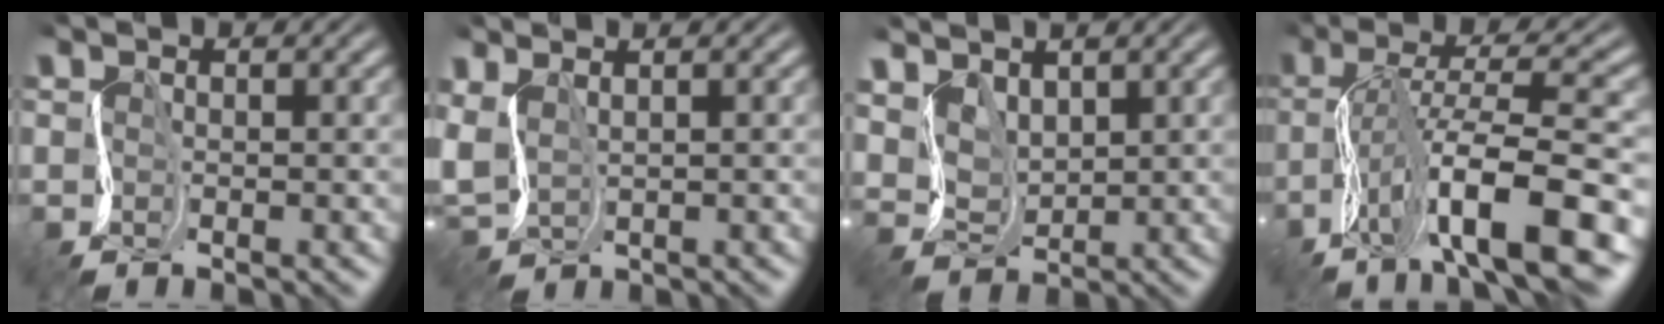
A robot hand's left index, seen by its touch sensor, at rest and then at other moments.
{"total": 2.7, "force": [1.8, 1.4, 1.4], "torque": [-0.046, 0.014, 0.044]}
{"total": 3.5, "force": [2.9, 1.8, 0.8], "torque": [-0.033, 0.001, 0.065]}
{"total": 11.5, "force": [-3.9, 3.8, 10.1], "torque": [-0.177, 0.024, -0.062]}